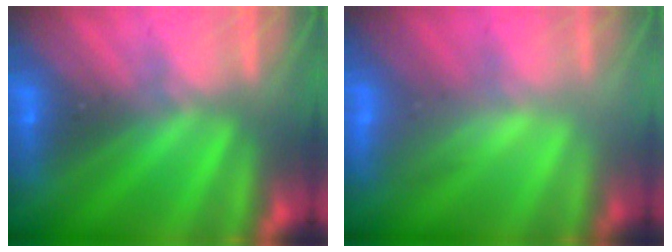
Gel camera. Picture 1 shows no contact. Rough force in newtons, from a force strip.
{"total": 2.3}